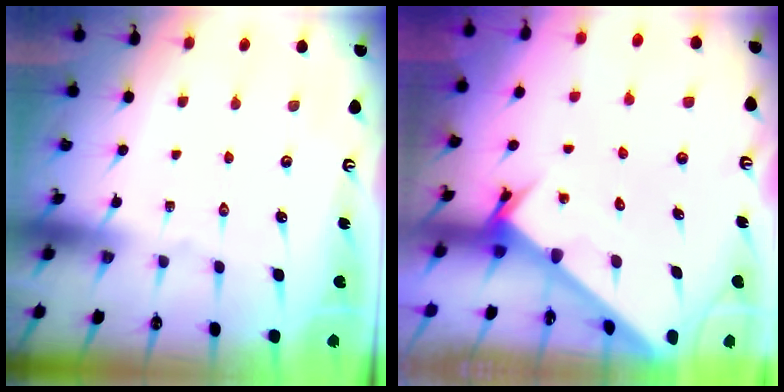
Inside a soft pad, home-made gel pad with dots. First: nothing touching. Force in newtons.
{"total": 2.8, "press": 2.8, "slide": 0.1}